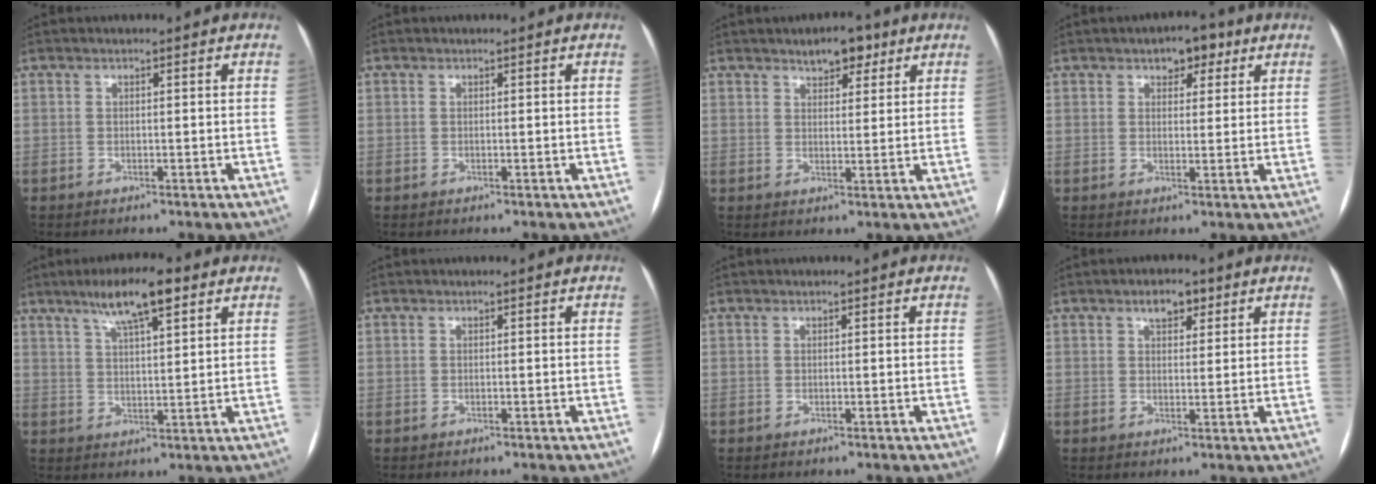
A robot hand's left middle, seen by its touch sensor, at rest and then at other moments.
{"total": 0.0}
{"total": 4.5, "force": [3.1, 2.0, 2.6], "torque": [-0.038, 0.007, 0.047]}
{"total": 4.5, "force": [2.6, 2.4, 2.8], "torque": [-0.036, 0.013, 0.035]}
{"total": 9.0, "force": [5.6, 1.5, 6.8], "torque": [-0.123, 0.013, 0.095]}
{"total": 0.0}
{"total": 0.0}
{"total": 3.7, "force": [2.3, 1.8, 2.3], "torque": [-0.038, 0.008, 0.036]}